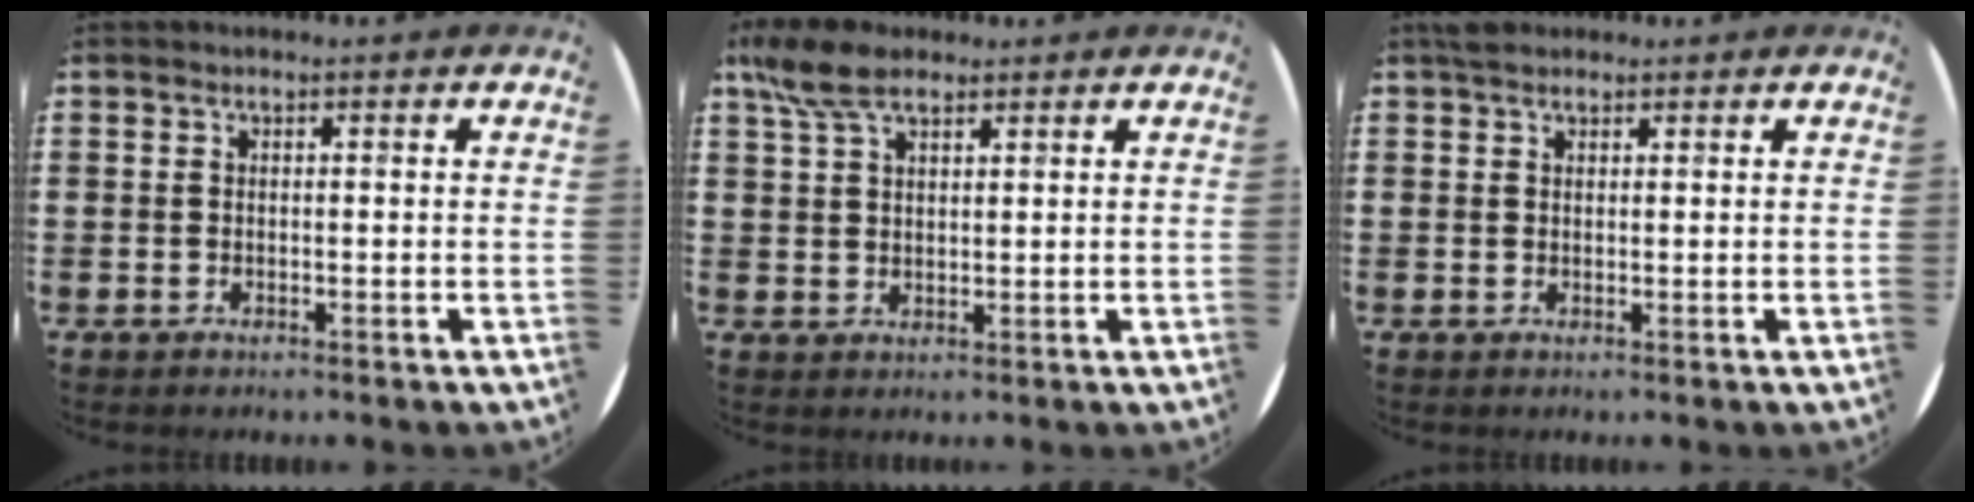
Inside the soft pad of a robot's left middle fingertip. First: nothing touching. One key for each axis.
{"total": 5.9, "fx": 4.2, "fy": 2.5, "fz": 3.2, "tx": -0.074, "ty": 0.001, "tz": 0.079}
{"total": 1.6, "fx": 1.4, "fy": 0.7, "fz": 0.5, "tx": -0.004, "ty": 0.002, "tz": 0.025}